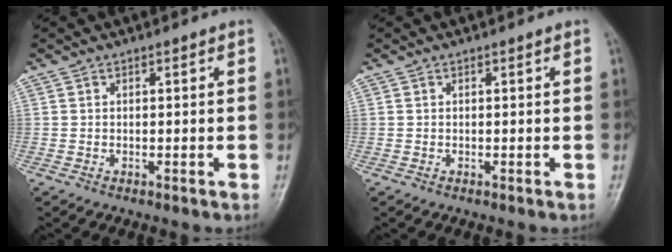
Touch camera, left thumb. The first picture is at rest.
{"total": 0.0}